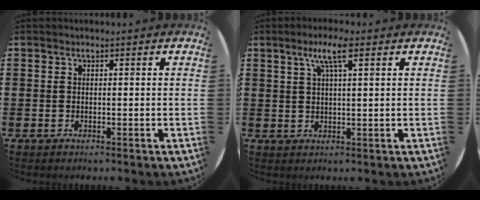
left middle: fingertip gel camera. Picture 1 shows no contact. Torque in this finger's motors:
{"motor_torque": [1.22, -0.64, 0.18, 0.17]}